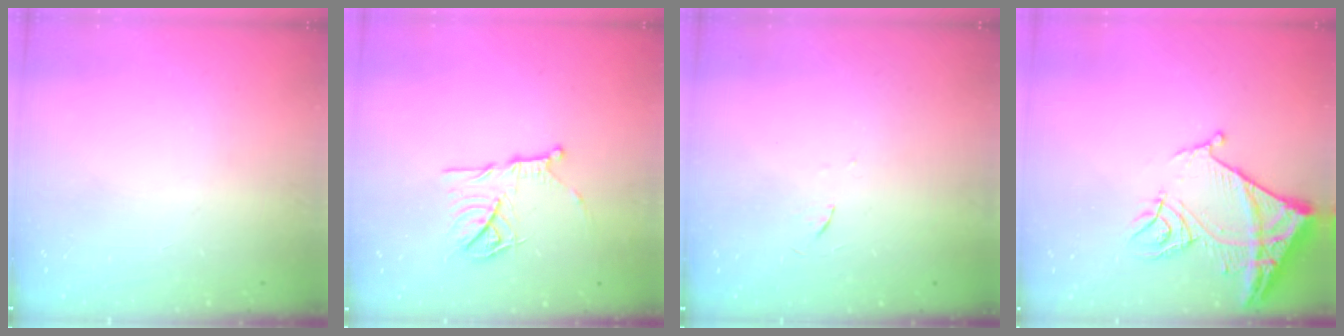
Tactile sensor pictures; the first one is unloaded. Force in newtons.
{"total": 14.9, "press": 14.8, "slide": 1.4}
{"total": 3.7, "press": 3.4, "slide": 1.3}
{"total": 13.7, "press": 13.6, "slide": 1.4}